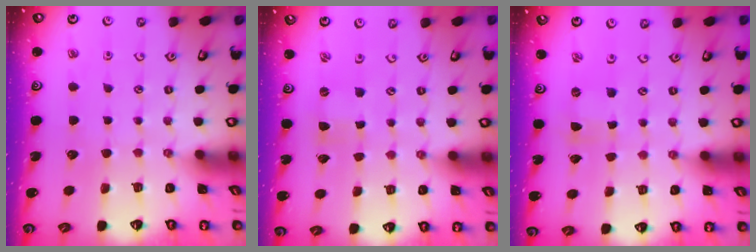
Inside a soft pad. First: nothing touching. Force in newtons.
{"total": 0.0}
{"total": 0.0}